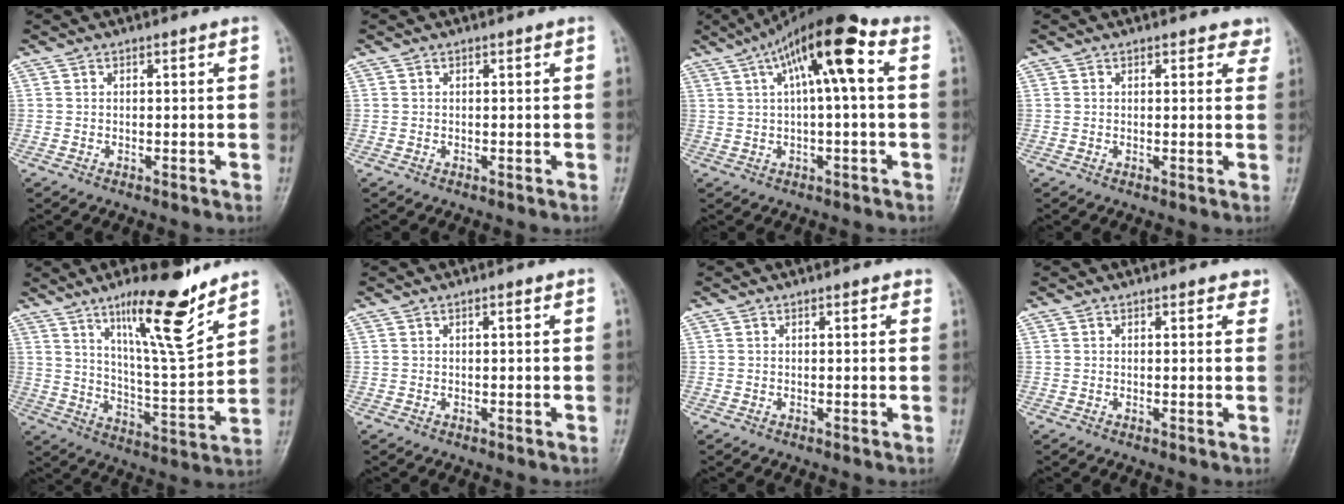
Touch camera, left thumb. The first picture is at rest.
{"total": 0.0}
{"total": 12.9, "force": [3.6, 3.1, 12.0], "torque": [-0.206, 0.037, 0.050]}
{"total": 2.7, "force": [2.0, 1.5, 1.0], "torque": [0.017, -0.007, 0.015]}
{"total": 16.3, "force": [10.8, 2.8, 11.9], "torque": [-0.174, -0.074, 0.185]}
{"total": 0.6, "force": [0.2, 0.1, 0.6], "torque": [-0.011, 0.001, 0.002]}
{"total": 1.0, "force": [0.6, 0.5, 0.6], "torque": [-0.006, -0.001, 0.005]}
{"total": 2.0, "force": [1.3, 1.0, 1.1], "torque": [0.002, -0.004, 0.010]}